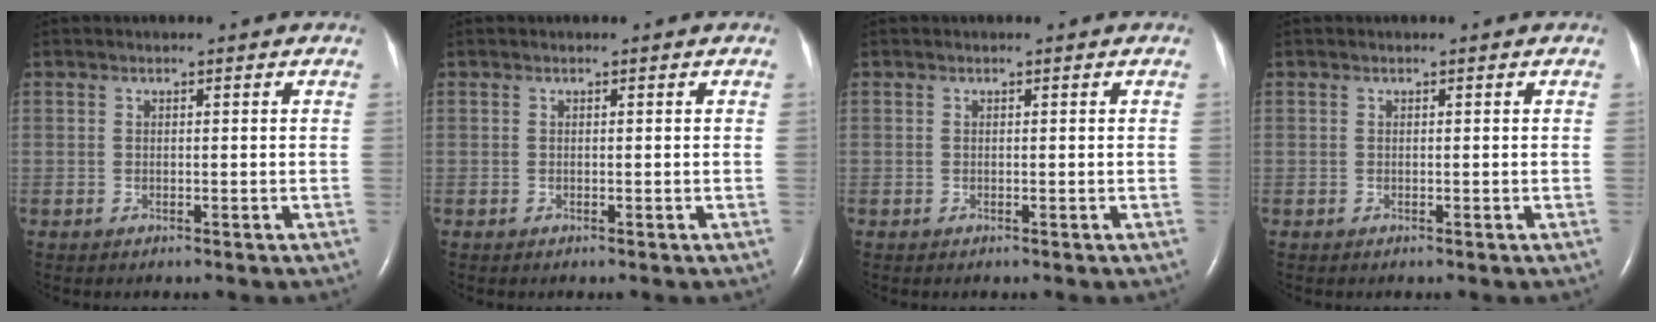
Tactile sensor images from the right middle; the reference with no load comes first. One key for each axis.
{"total": 0.0}
{"total": 0.0}
{"total": 0.0}